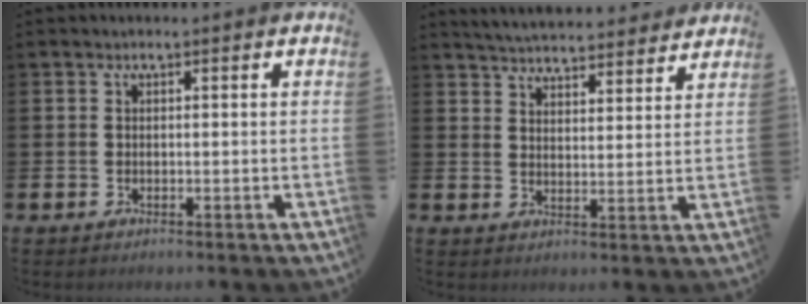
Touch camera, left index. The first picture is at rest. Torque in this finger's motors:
{"motor_torque": [0.53, -0.48, 0.12, 0.09]}